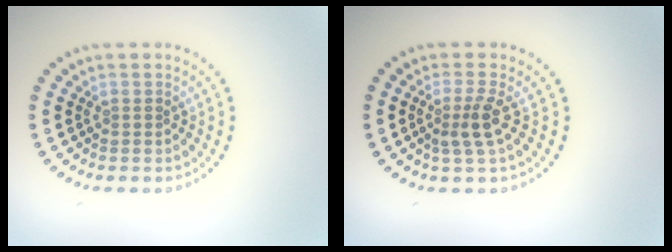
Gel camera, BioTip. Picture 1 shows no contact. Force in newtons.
{"total": 2.3, "press": 1.7, "slide": 1.5}